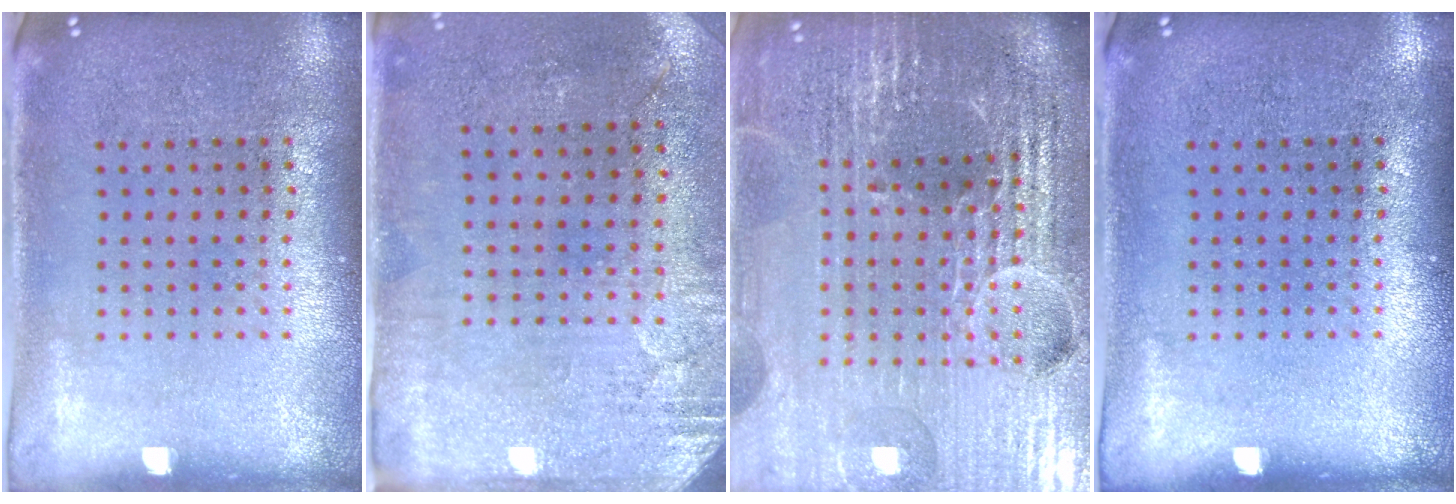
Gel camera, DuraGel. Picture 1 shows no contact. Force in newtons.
{"total": 2.9, "press": 2.4, "slide": 1.6}
{"total": 6.5, "press": 5.7, "slide": 3.1}
{"total": 0.0}